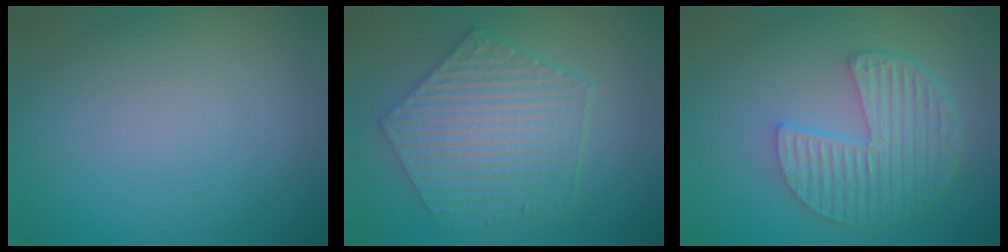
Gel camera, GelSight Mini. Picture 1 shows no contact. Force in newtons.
{"total": 6.1, "press": 4.9, "slide": 3.6}
{"total": 5.8, "press": 4.2, "slide": 4.0}